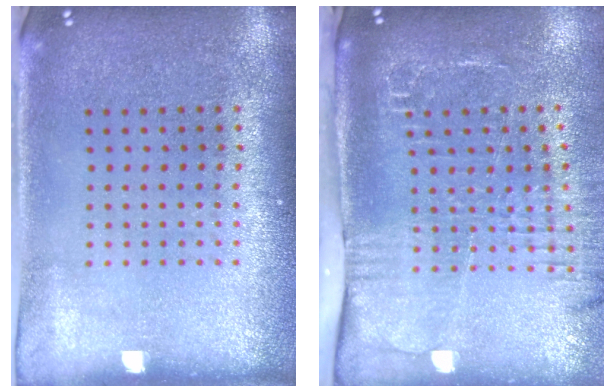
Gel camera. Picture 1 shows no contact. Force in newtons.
{"total": 2.6, "press": 2.0, "slide": 1.7}